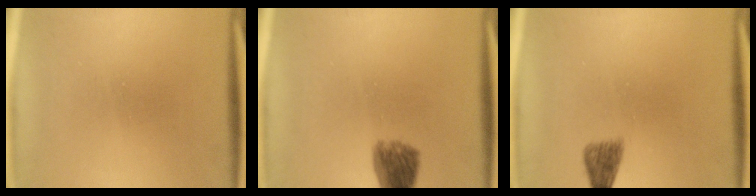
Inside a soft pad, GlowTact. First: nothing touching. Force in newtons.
{"total": 7.2}
{"total": 2.1}